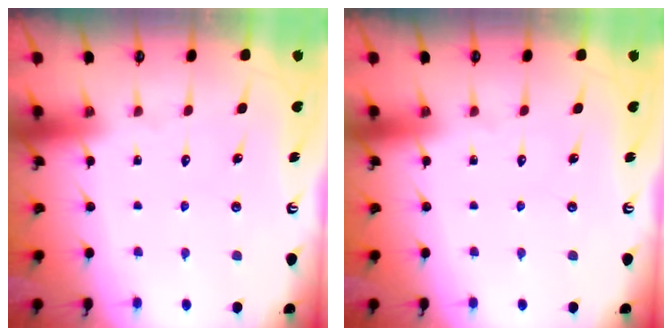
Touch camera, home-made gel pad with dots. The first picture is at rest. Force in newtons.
{"total": 0.0}